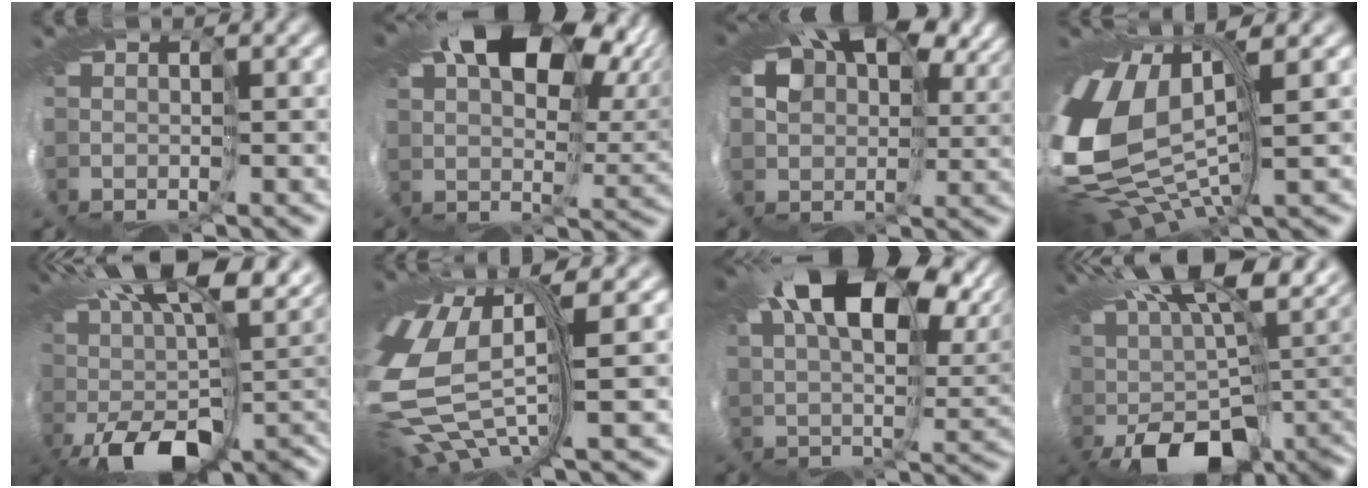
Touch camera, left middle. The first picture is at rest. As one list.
[{"total": 14.9, "force": [7.5, 8.3, 9.8], "torque": [-0.153, 0.038, 0.129]}, {"total": 15.3, "force": [7.4, 10.6, 8.1], "torque": [-0.191, 0.038, 0.137]}, {"total": 12.8, "force": [1.3, 7.0, 10.6], "torque": [-0.258, -0.014, 0.031]}, {"total": 13.3, "force": [0.2, 7.2, 11.2], "torque": [-0.161, -0.027, 0.034]}, {"total": 9.9, "force": [1.4, 4.5, 8.7], "torque": [-0.250, -0.015, 0.038]}, {"total": 14.4, "force": [6.9, 6.9, 10.6], "torque": [-0.168, 0.036, 0.103]}, {"total": 12.7, "force": [1.2, 7.4, 10.3], "torque": [-0.142, -0.014, 0.052]}]